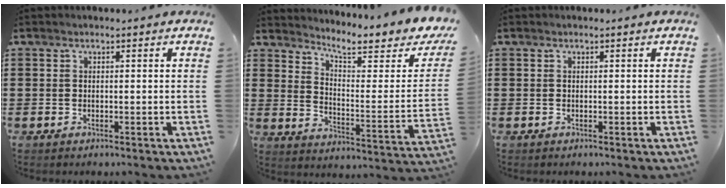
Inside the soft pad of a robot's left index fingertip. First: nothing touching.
{"total": 6.6, "force": [5.4, 1.2, 3.5], "torque": [-0.072, -0.045, 0.082]}
{"total": 0.0}